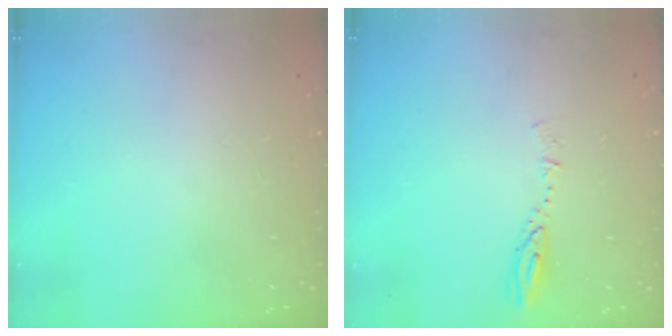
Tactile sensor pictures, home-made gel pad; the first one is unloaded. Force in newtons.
{"total": 3.8, "press": 3.8, "slide": 0.4}